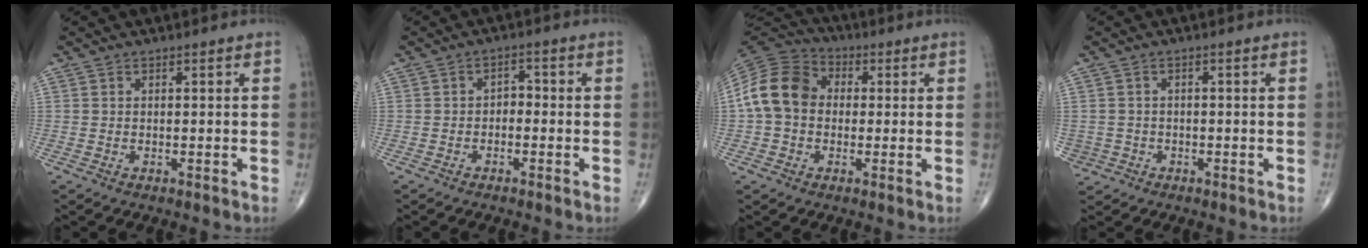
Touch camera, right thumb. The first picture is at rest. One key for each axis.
{"total": 2.4, "fx": -0.8, "fy": 1.6, "fz": 1.6, "tx": -0.010, "ty": 0.018, "tz": -0.021}
{"total": 12.2, "fx": 0.3, "fy": 9.7, "fz": 7.5, "tx": -0.134, "ty": 0.035, "tz": -0.007}
{"total": 2.9, "fx": -1.1, "fy": 2.7, "fz": 0.1, "tx": 0.011, "ty": 0.013, "tz": -0.018}